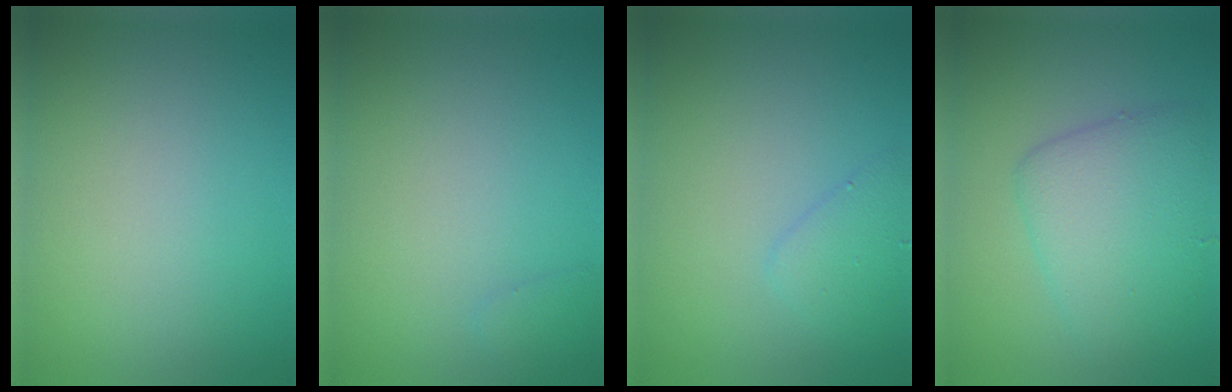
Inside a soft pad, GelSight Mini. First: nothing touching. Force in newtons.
{"total": 0.8, "press": 0.8, "slide": 0.0}
{"total": 1.9, "press": 1.9, "slide": 0.0}
{"total": 5.2, "press": 5.2, "slide": 0.1}